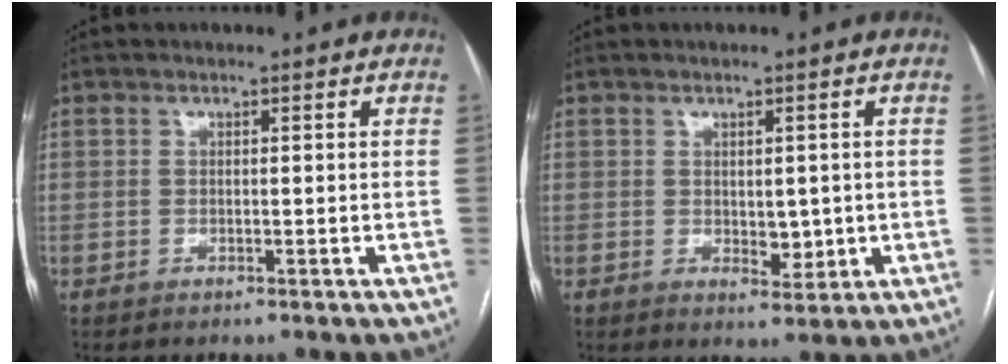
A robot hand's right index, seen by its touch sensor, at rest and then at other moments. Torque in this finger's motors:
{"motor_torque": [0.23, 0.27, 0.06, 0.01]}